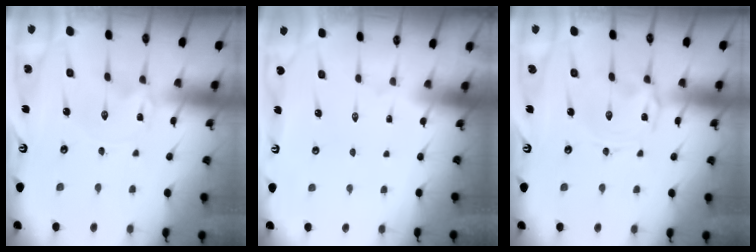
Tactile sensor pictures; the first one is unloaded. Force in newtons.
{"total": 1.6, "press": 1.6, "slide": 0.1}
{"total": 0.8, "press": 0.7, "slide": 0.4}